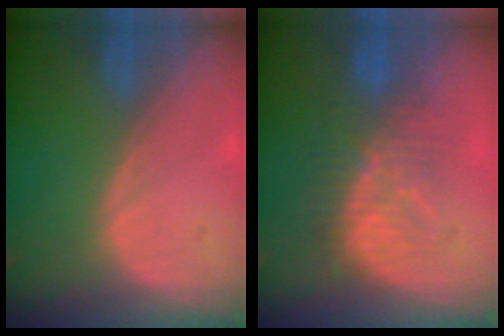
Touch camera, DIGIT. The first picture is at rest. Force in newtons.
{"total": 7.9, "press": 7.8, "slide": 1.6}